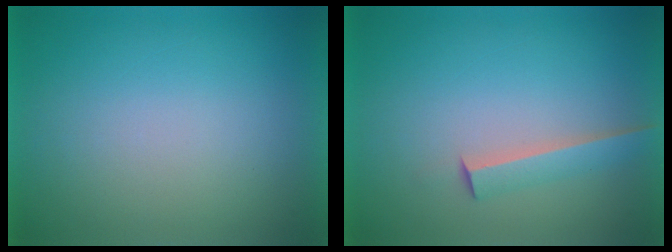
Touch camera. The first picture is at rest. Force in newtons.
{"total": 2.4}